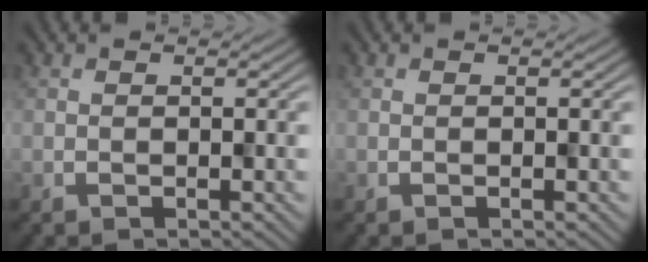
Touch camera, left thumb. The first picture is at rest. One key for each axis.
{"total": 0.0}